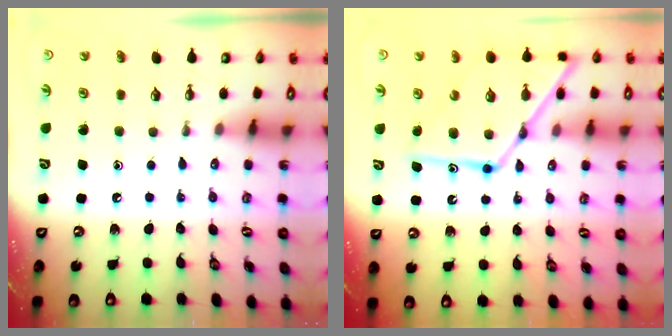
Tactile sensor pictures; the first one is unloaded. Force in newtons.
{"total": 16.0, "press": 15.9, "slide": 1.3}